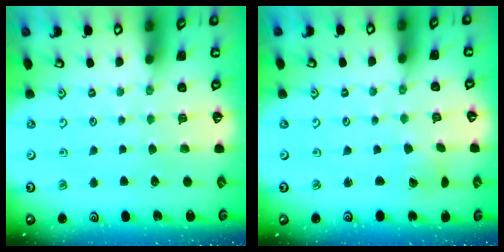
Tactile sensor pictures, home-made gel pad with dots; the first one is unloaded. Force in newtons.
{"total": 0.8, "press": 0.8, "slide": 0.1}